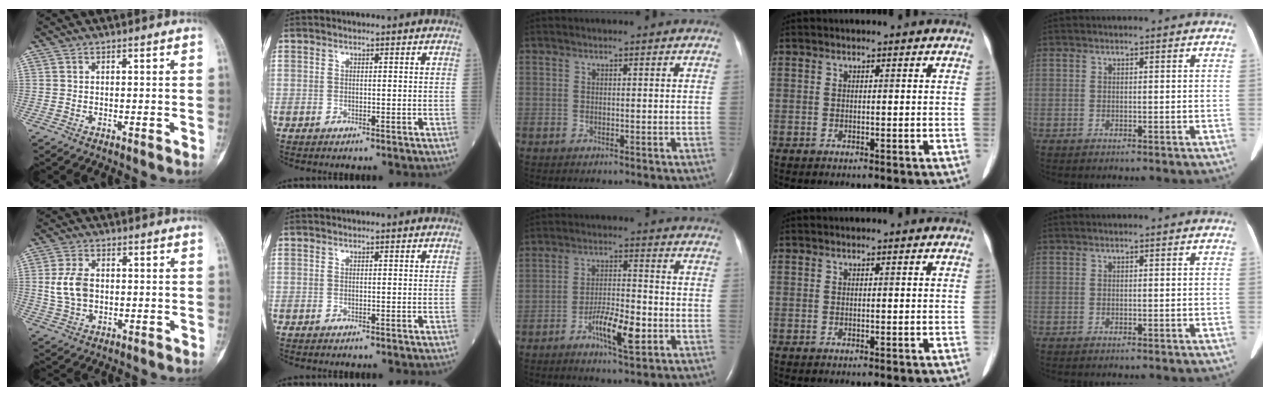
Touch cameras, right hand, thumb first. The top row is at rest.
{"thumb": {"total": 6.5, "force": [0.3, 4.4, 4.8], "torque": [-0.092, 0.004, 0.010]}, "middle": {"total": 6.9, "force": [-3.1, 1.4, 6.1], "torque": [-0.114, -0.002, -0.052]}}